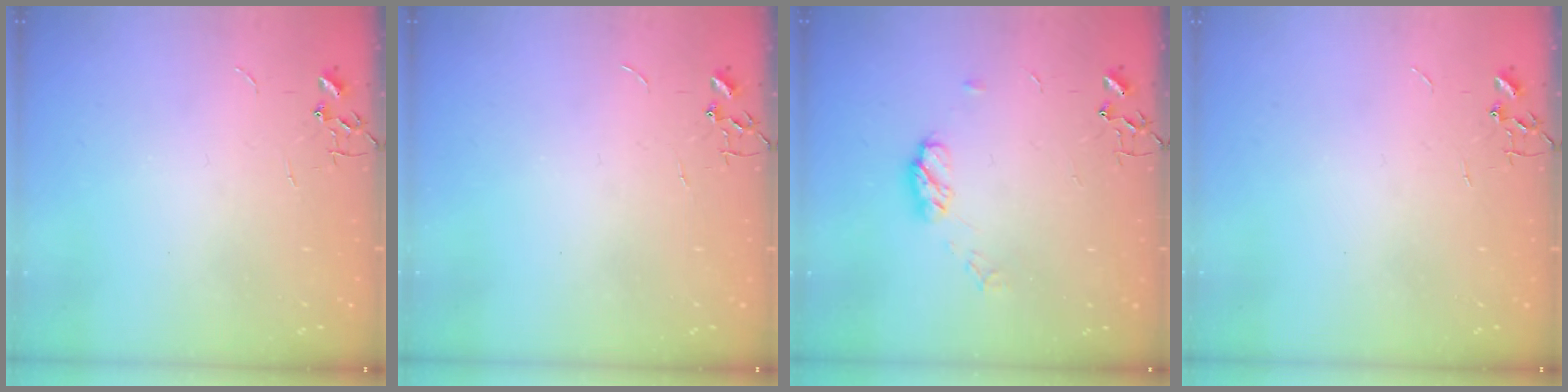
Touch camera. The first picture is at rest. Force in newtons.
{"total": 0.0}
{"total": 7.2, "press": 7.2, "slide": 0.4}
{"total": 0.0}